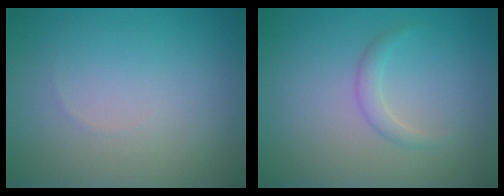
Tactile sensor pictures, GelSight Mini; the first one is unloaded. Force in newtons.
{"total": 1.2, "press": 1.2, "slide": 0.0}